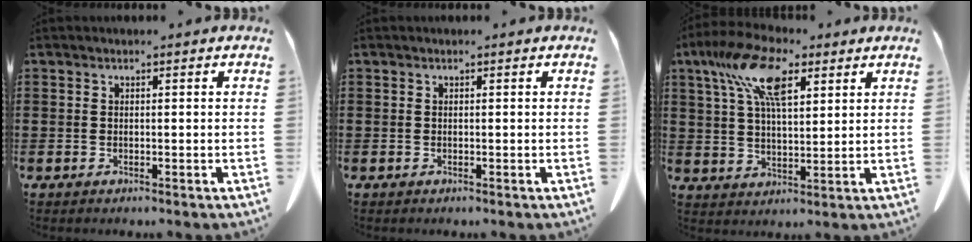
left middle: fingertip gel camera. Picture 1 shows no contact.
{"total": 0.0}
{"total": 12.2, "force": [6.6, 5.2, 8.8], "torque": [-0.191, 0.005, 0.120]}